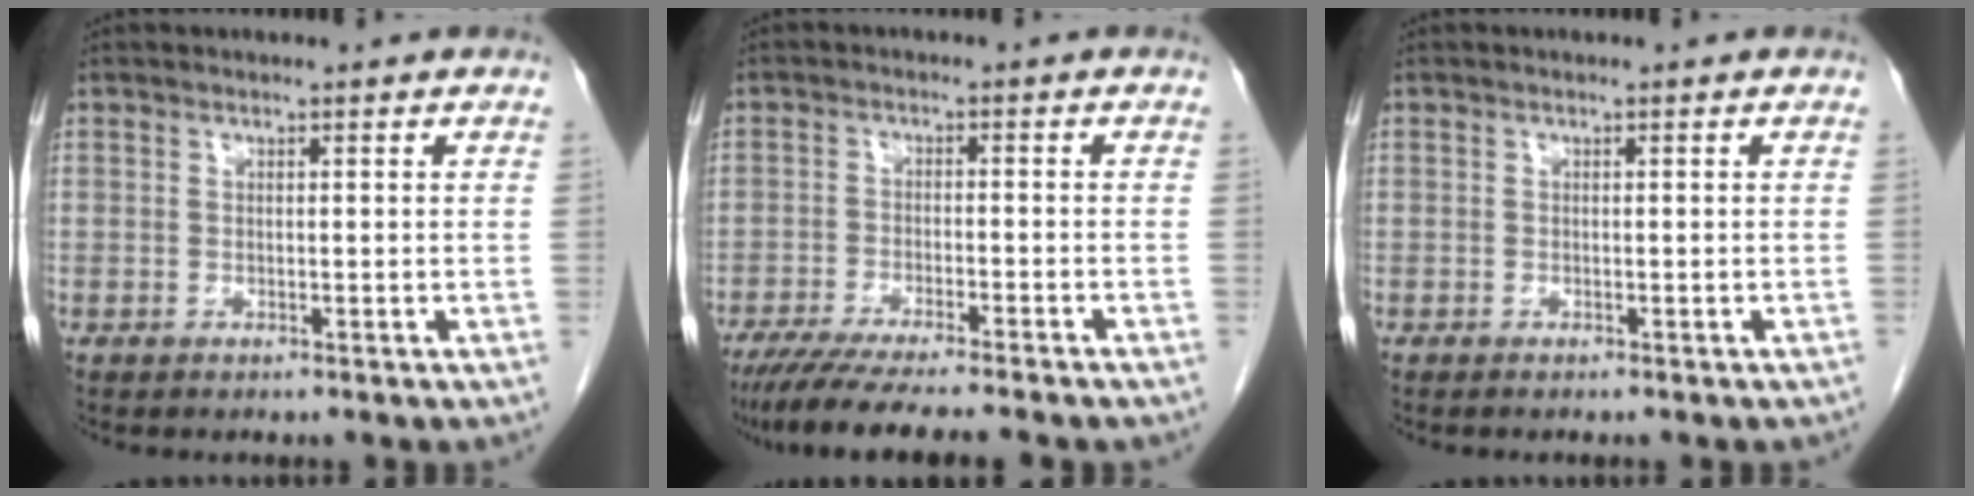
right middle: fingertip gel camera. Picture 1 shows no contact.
{"total": 12.1, "force": [-10.2, 0.3, 6.5], "torque": [-0.085, -0.027, -0.156]}
{"total": 2.2, "force": [-1.9, 0.4, 1.0], "torque": [-0.015, -0.004, -0.020]}